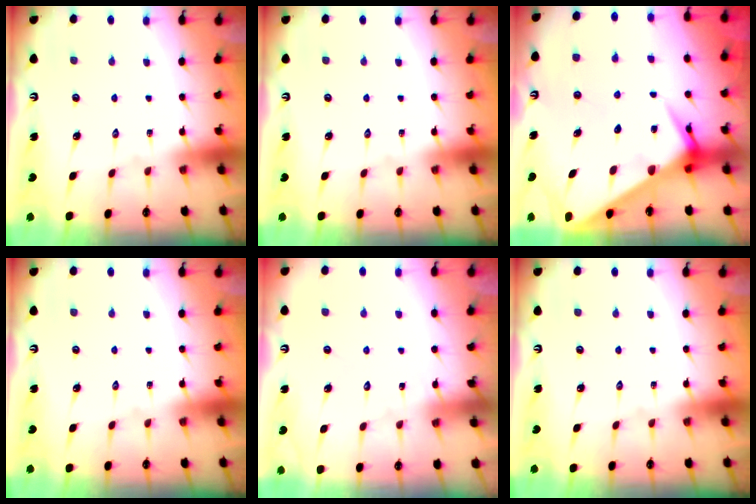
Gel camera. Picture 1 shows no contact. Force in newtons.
{"total": 0.0}
{"total": 9.9, "press": 9.8, "slide": 0.9}
{"total": 0.0}
{"total": 5.9, "press": 5.9, "slide": 0.4}
{"total": 0.0}